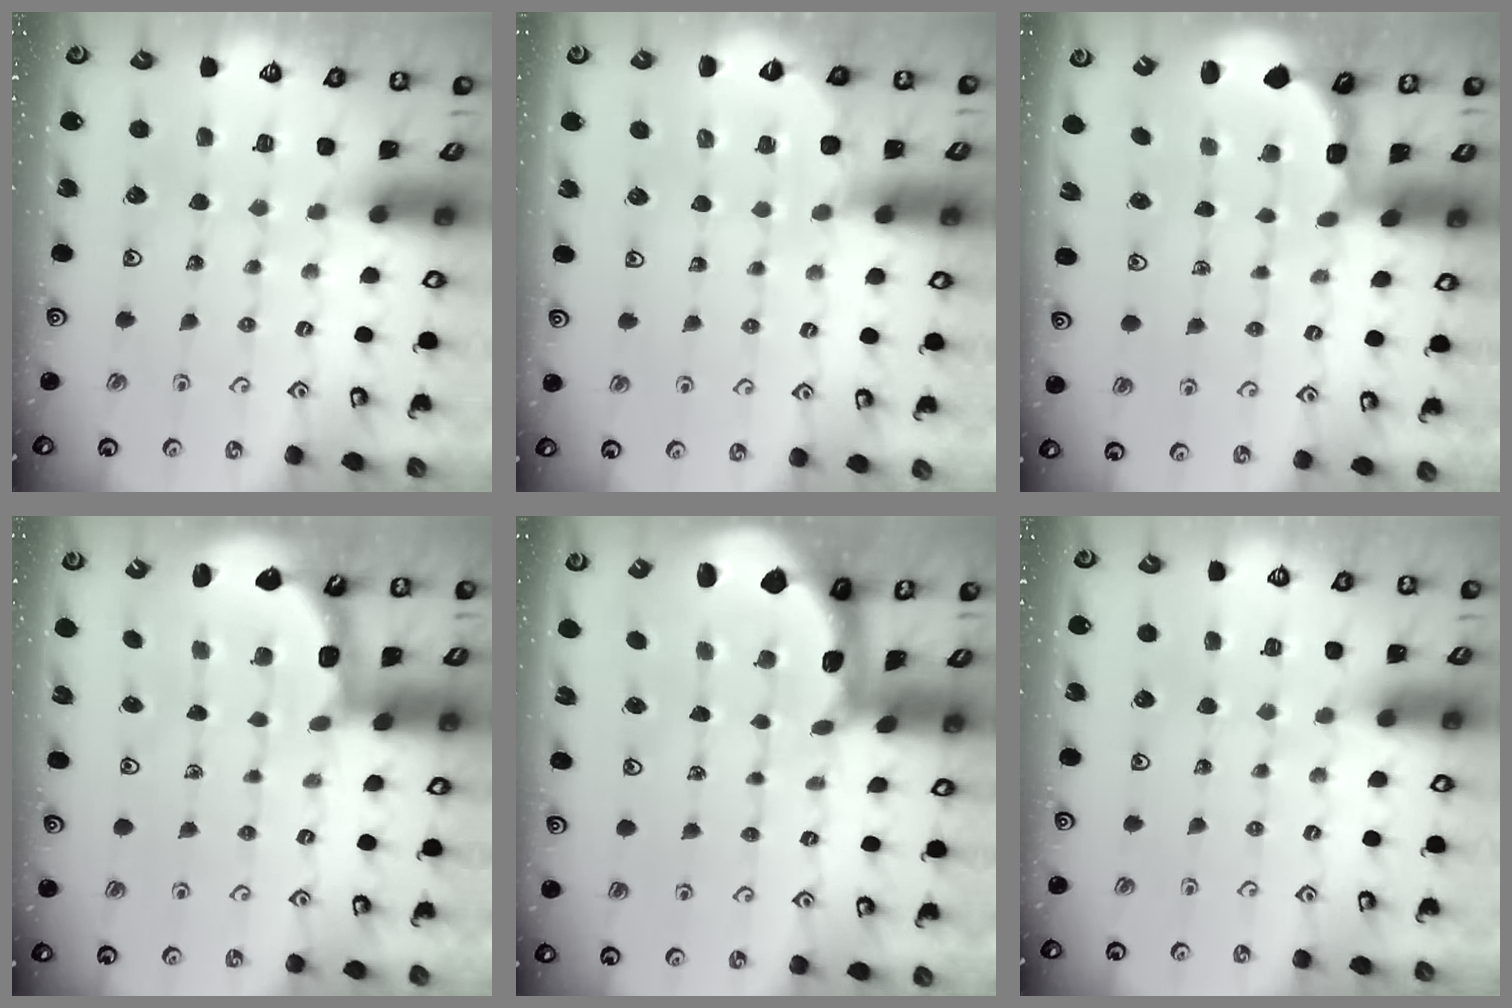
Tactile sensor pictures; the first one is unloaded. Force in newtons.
{"total": 3.9, "press": 3.5, "slide": 1.6}
{"total": 2.9, "press": 1.7, "slide": 2.3}
{"total": 2.5, "press": 2.1, "slide": 1.3}
{"total": 1.7, "press": 1.7, "slide": 0.3}
{"total": 0.0}